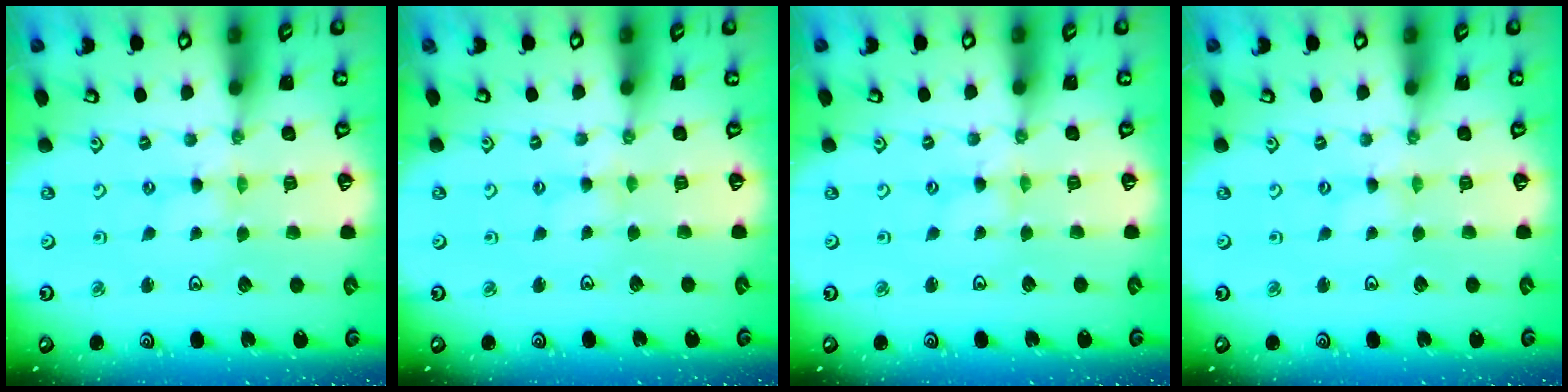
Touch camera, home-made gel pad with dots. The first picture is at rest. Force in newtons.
{"total": 1.6, "press": 1.6, "slide": 0.4}
{"total": 1.1, "press": 1.1, "slide": 0.1}
{"total": 0.0}